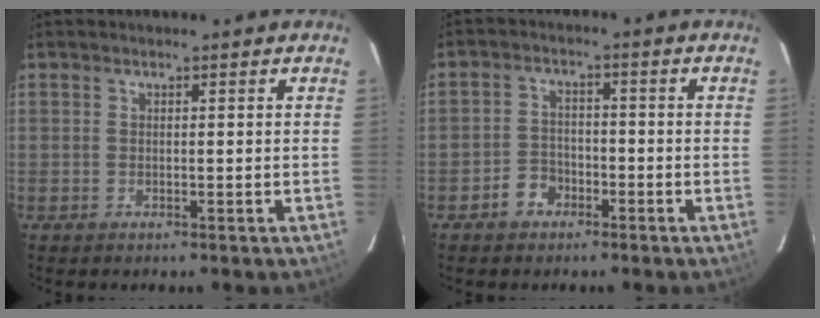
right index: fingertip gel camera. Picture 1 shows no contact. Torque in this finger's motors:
{"motor_torque": [0.80, -0.75, 0.37, 0.05]}